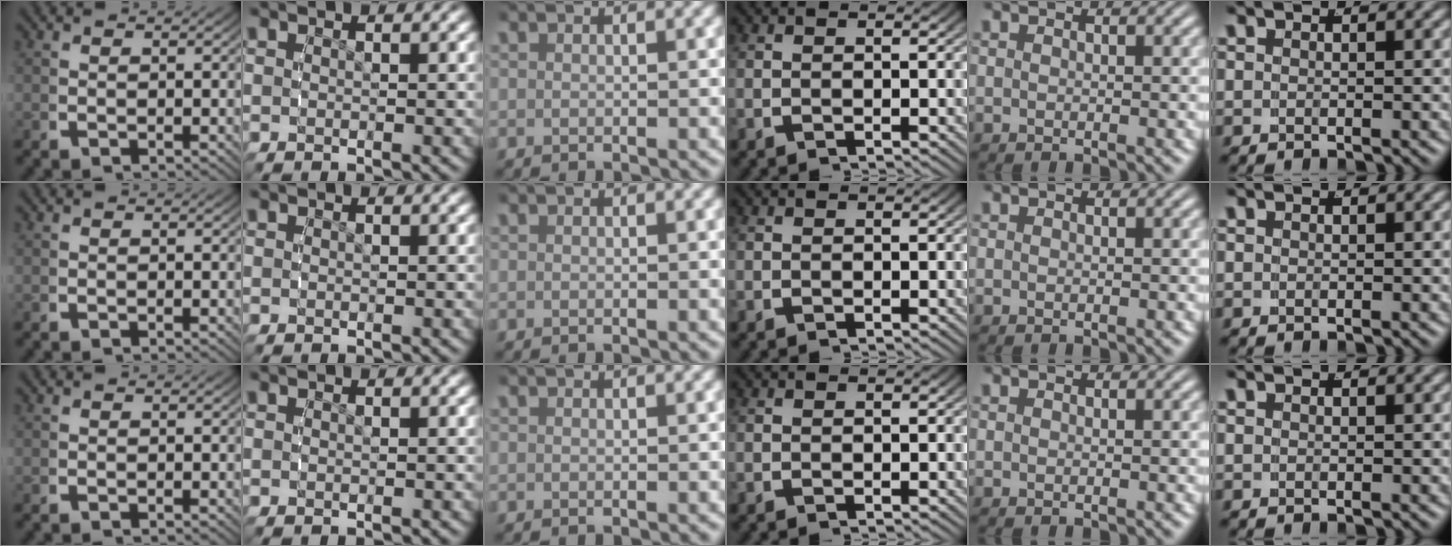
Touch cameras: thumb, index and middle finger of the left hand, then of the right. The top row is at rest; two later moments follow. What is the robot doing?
{"motion": "reach", "object": "pen bag"}